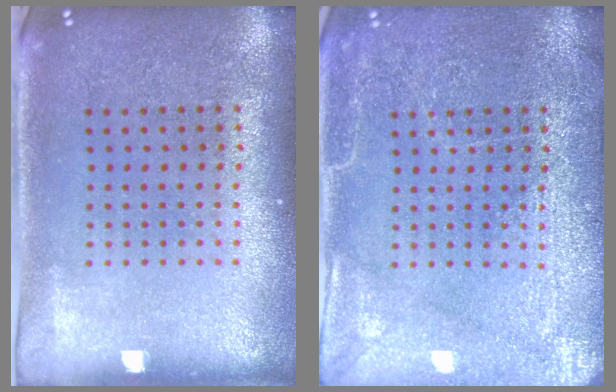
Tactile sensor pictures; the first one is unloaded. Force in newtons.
{"total": 4.0, "press": 3.9, "slide": 0.5}